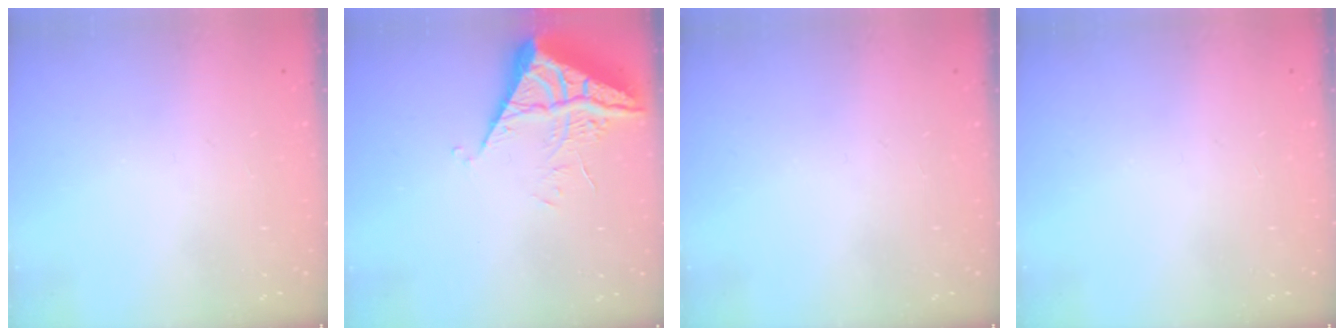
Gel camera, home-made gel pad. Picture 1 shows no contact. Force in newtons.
{"total": 6.6, "press": 6.6, "slide": 0.6}
{"total": 0.0}
{"total": 0.0}